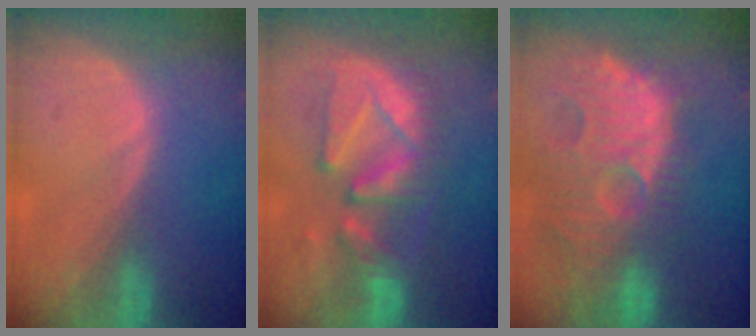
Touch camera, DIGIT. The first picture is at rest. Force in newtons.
{"total": 10.4, "press": 10.2, "slide": 2.3}
{"total": 14.3, "press": 12.5, "slide": 6.9}